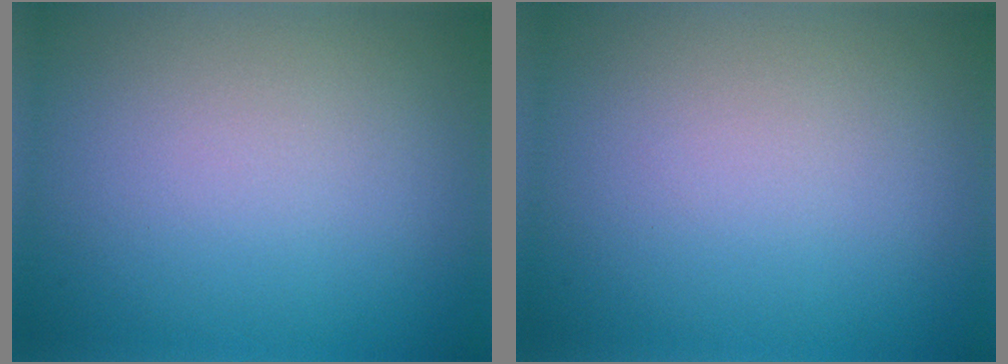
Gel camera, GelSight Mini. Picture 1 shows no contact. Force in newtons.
{"total": 0.0}